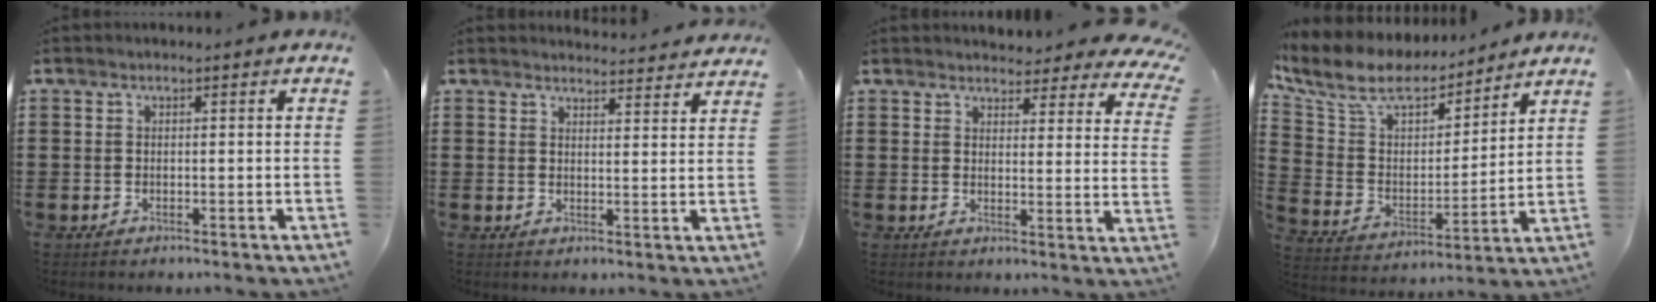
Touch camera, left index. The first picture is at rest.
{"total": 3.2, "force": [3.2, 0.0, 0.1], "torque": [-0.003, -0.019, 0.058]}
{"total": 4.0, "force": [3.8, 0.9, 0.9], "torque": [-0.024, -0.012, 0.068]}
{"total": 9.8, "force": [8.1, 3.7, 4.2], "torque": [-0.121, -0.044, 0.141]}